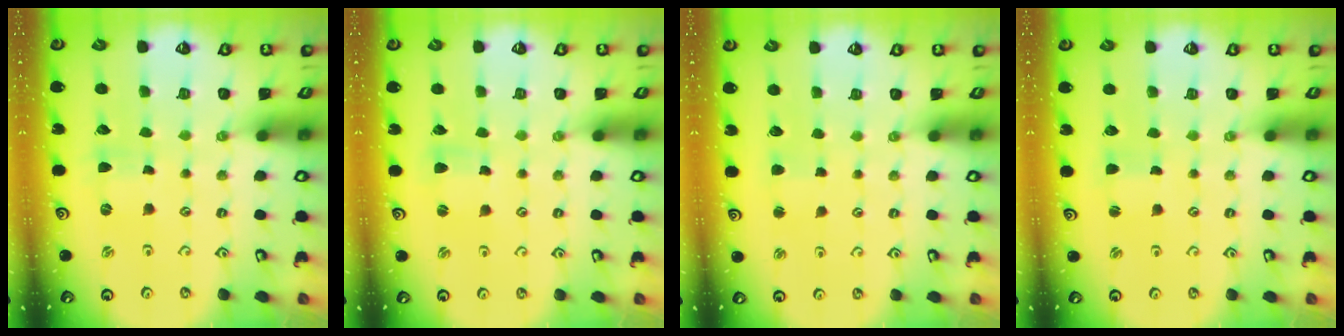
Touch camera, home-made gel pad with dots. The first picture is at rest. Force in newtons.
{"total": 1.5, "press": 1.4, "slide": 0.2}
{"total": 2.5, "press": 2.5, "slide": 0.4}
{"total": 0.5, "press": 0.5, "slide": 0.1}